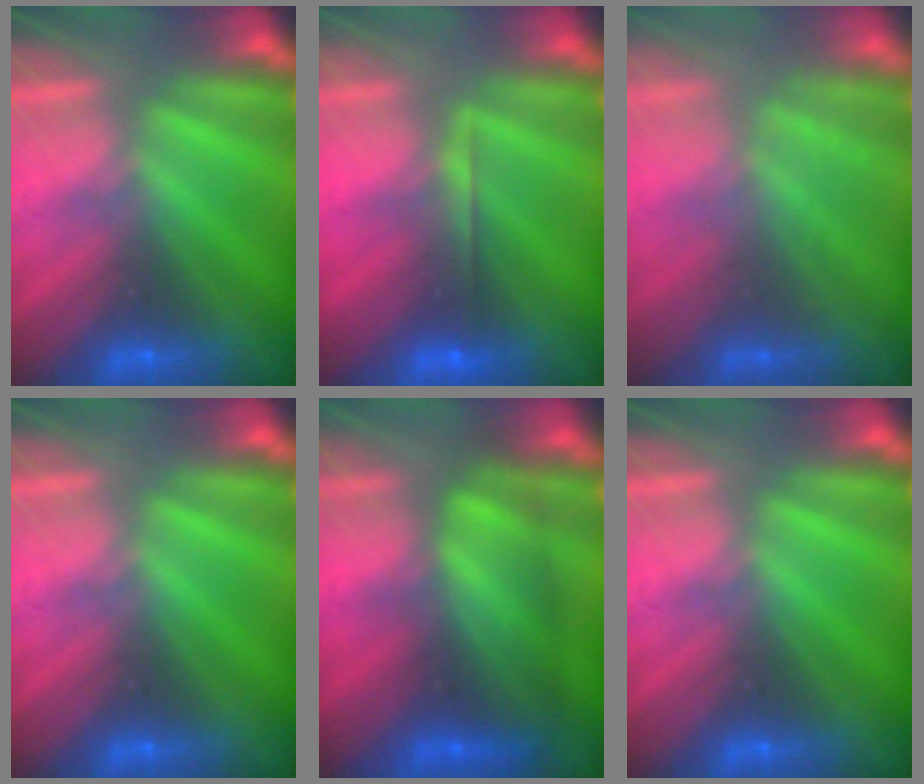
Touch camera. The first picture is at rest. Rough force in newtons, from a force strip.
{"total": 2.7}
{"total": 1.8}
{"total": 0.0}
{"total": 8.8}
{"total": 0.0}